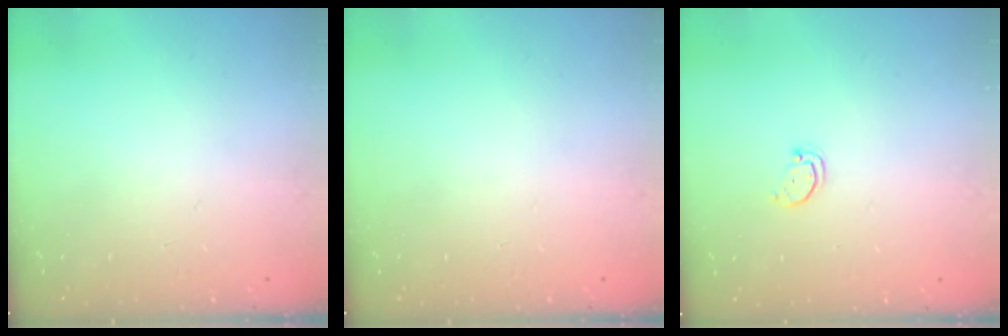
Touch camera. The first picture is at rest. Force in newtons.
{"total": 0.0}
{"total": 1.8, "press": 1.8, "slide": 0.1}